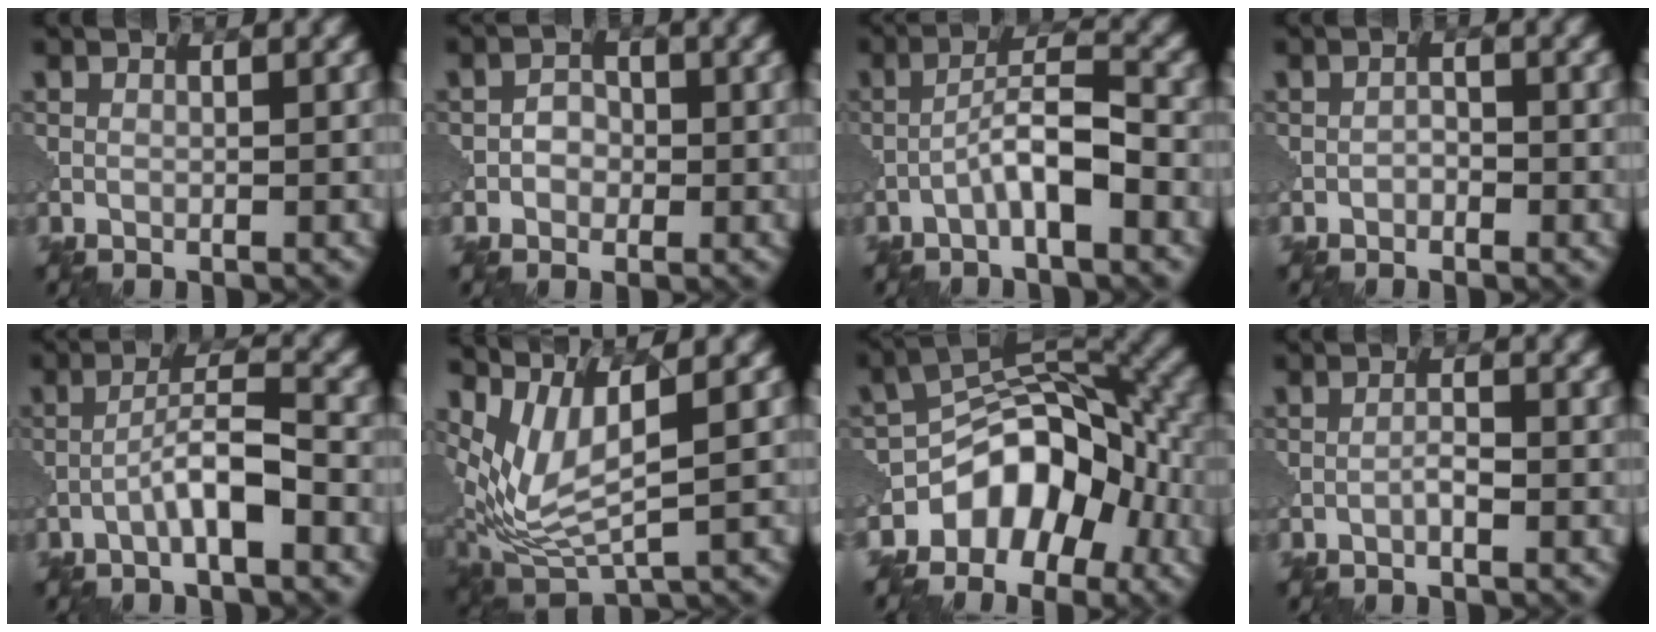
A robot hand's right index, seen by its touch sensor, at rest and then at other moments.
{"total": 1.7, "force": [-0.4, 1.5, 0.8], "torque": [-0.004, 0.002, -0.014]}
{"total": 4.3, "force": [-2.0, 0.7, 3.7], "torque": [-0.065, 0.019, -0.044]}
{"total": 0.9, "force": [-0.5, 0.6, 0.5], "torque": [-0.009, 0.001, -0.011]}
{"total": 4.0, "force": [-1.9, 0.6, 3.5], "torque": [-0.063, 0.018, -0.040]}
{"total": 6.4, "force": [2.3, 2.3, 5.6], "torque": [-0.137, -0.005, 0.055]}
{"total": 8.4, "force": [-4.0, 5.2, 5.2], "torque": [-0.061, 0.012, -0.079]}
{"total": 1.2, "force": [-0.6, 0.2, 1.0], "torque": [-0.018, 0.004, -0.013]}